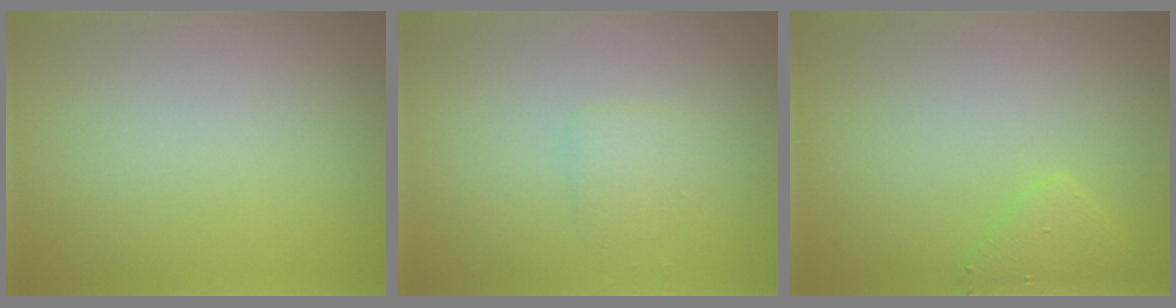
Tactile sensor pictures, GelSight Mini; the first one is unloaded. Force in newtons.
{"total": 1.3, "press": 1.3, "slide": 0.1}
{"total": 1.7, "press": 1.7, "slide": 0.1}